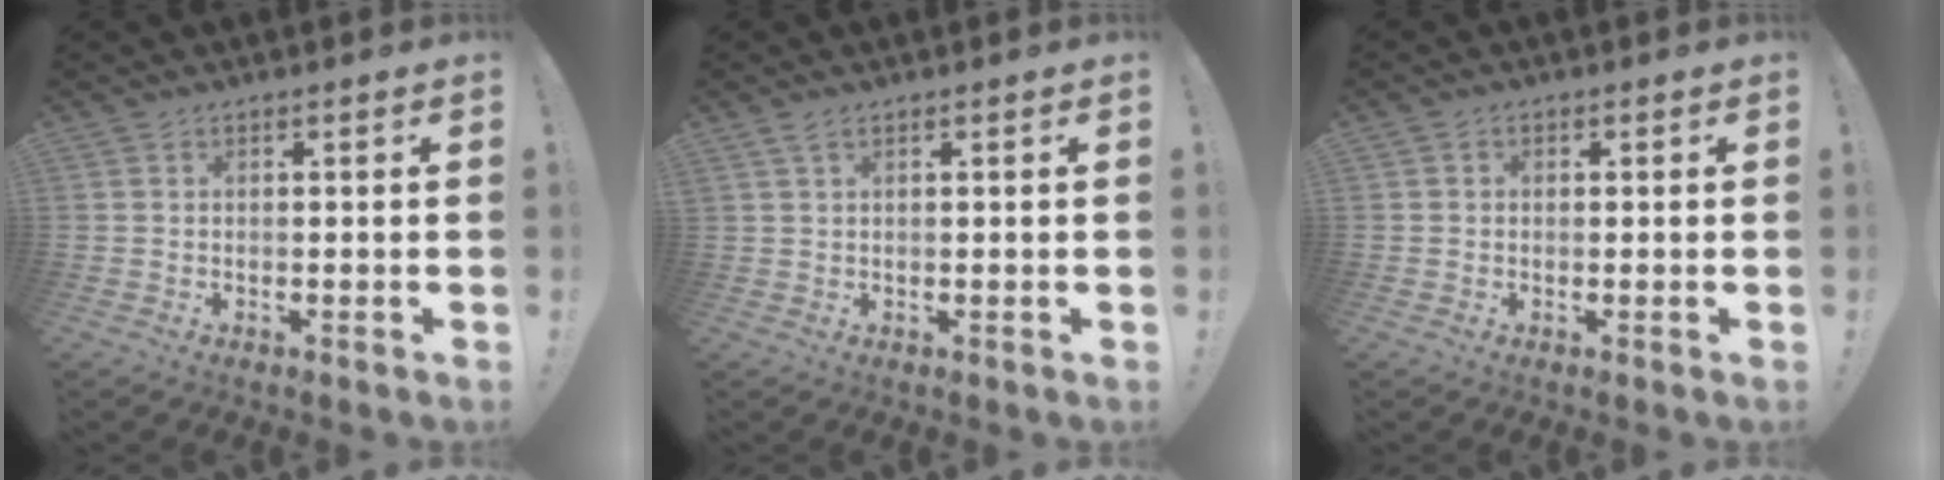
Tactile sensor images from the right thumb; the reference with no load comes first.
{"total": 1.9, "force": [1.2, 0.4, 1.4], "torque": [-0.029, 0.001, 0.021]}
{"total": 1.1, "force": [-0.2, 0.9, 0.4], "torque": [0.000, 0.001, -0.006]}